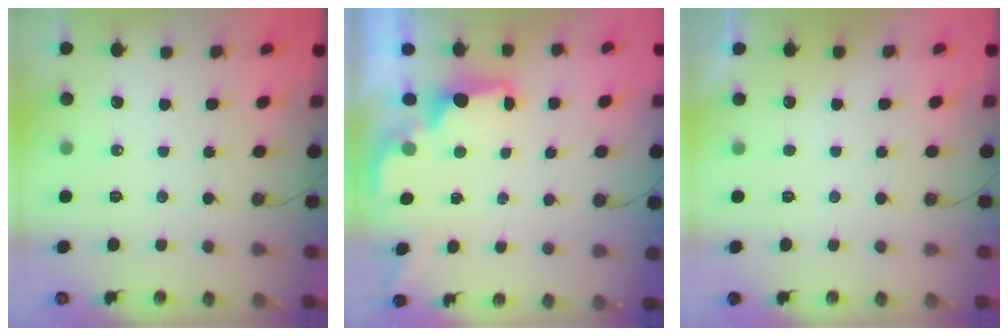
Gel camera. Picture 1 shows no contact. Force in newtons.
{"total": 1.9, "press": 1.7, "slide": 0.8}
{"total": 0.8, "press": 0.5, "slide": 0.6}